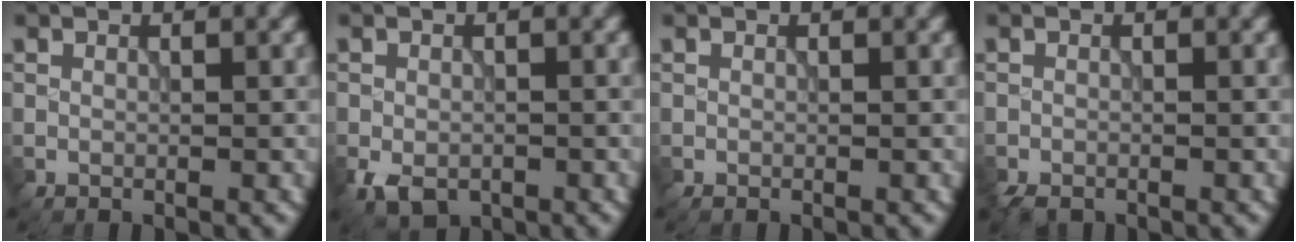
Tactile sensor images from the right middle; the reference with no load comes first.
{"total": 3.2, "force": [-1.7, 2.0, 1.8], "torque": [-0.035, -0.014, -0.030]}
{"total": 0.0}
{"total": 1.6, "force": [-1.3, 0.8, 0.5], "torque": [-0.011, -0.005, -0.026]}